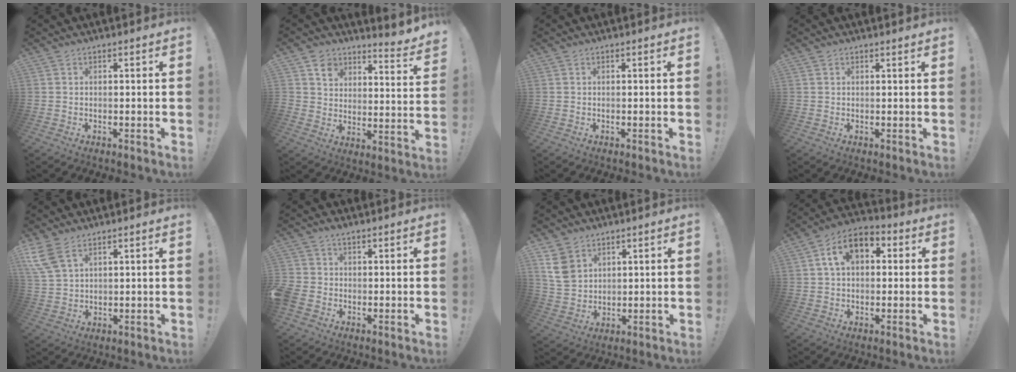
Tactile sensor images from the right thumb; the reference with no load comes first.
{"total": 6.3, "force": [5.3, 3.0, 1.9], "torque": [-0.037, -0.052, 0.097]}
{"total": 0.0}
{"total": 0.7, "force": [0.7, 0.3, -0.1], "torque": [0.007, -0.002, 0.012]}
{"total": 7.3, "force": [5.2, 3.2, 4.1], "torque": [-0.089, -0.019, 0.103]}
{"total": 3.8, "force": [0.1, 3.3, 2.0], "torque": [-0.051, 0.004, 0.005]}
{"total": 9.8, "force": [5.2, 7.5, 3.6], "torque": [-0.059, -0.018, 0.109]}
{"total": 11.3, "force": [3.4, 7.3, 7.9], "torque": [-0.126, 0.011, 0.064]}